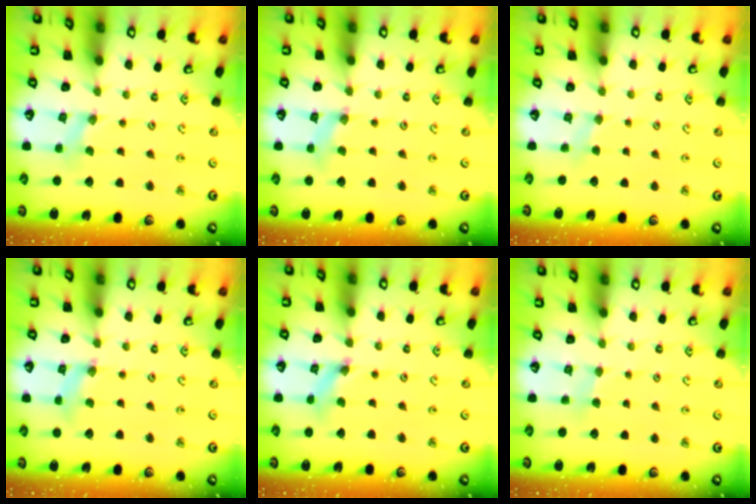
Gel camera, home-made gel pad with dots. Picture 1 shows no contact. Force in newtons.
{"total": 1.3, "press": 1.3, "slide": 0.4}
{"total": 2.9, "press": 2.8, "slide": 0.4}
{"total": 1.7, "press": 1.6, "slide": 0.3}
{"total": 2.5, "press": 2.5, "slide": 0.1}
{"total": 3.4, "press": 3.4, "slide": 0.4}